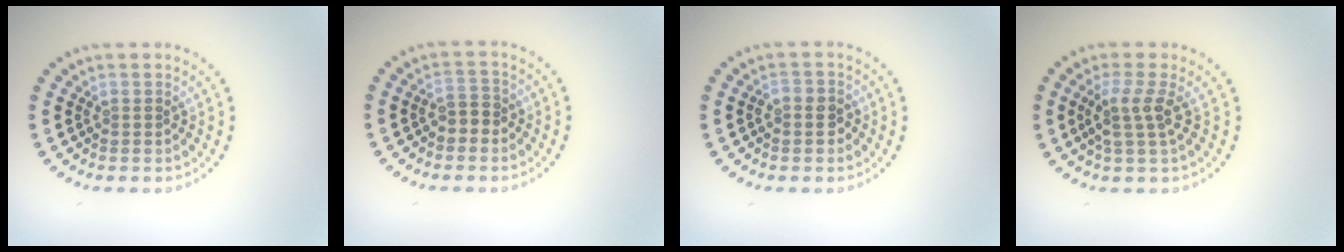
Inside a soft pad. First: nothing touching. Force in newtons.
{"total": 1.8, "press": 1.7, "slide": 0.8}
{"total": 1.3, "press": 1.3, "slide": 0.4}
{"total": 2.6, "press": 2.0, "slide": 1.8}